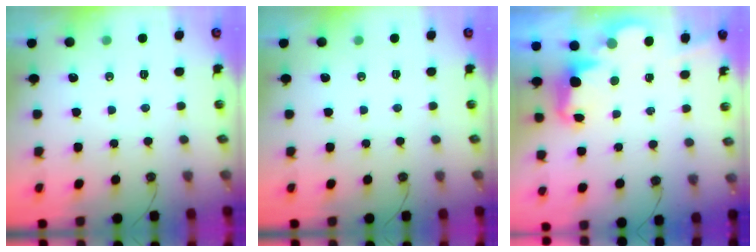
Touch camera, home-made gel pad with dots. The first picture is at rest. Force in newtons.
{"total": 0.0}
{"total": 2.5, "press": 2.4, "slide": 0.5}